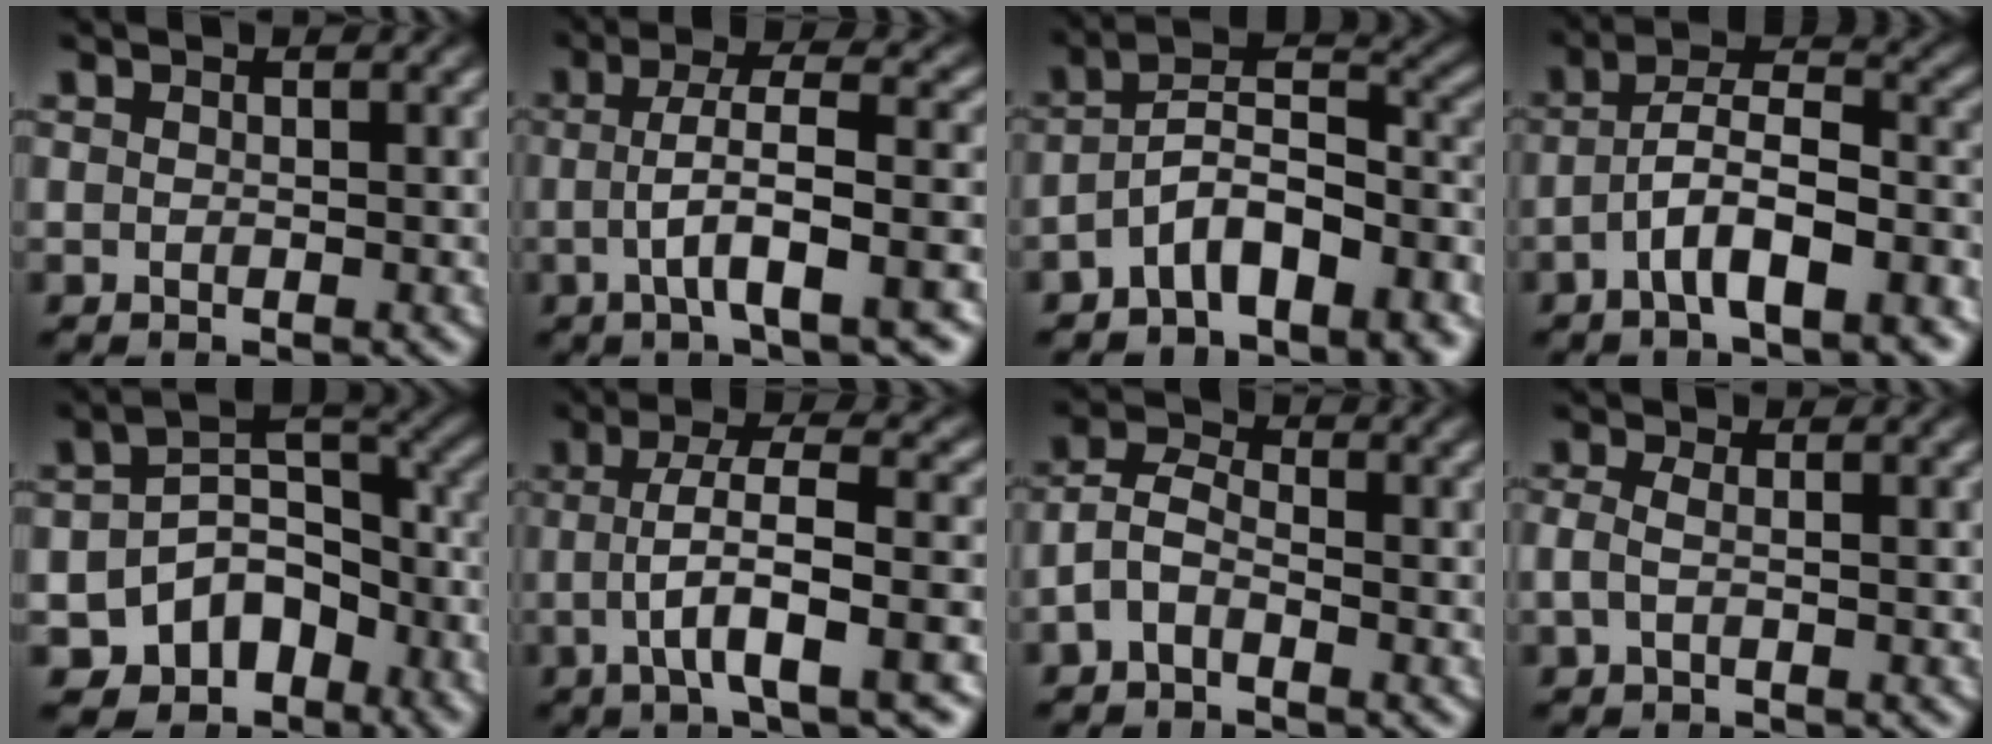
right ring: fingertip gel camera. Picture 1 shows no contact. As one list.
[{"total": 5.7, "force": [-0.9, 1.2, 5.5], "torque": [-0.092, 0.002, -0.011]}, {"total": 9.4, "force": [-4.4, 5.9, 5.8], "torque": [-0.092, -0.025, -0.063]}, {"total": 5.4, "force": [-1.6, 2.4, 4.6], "torque": [-0.073, -0.005, -0.024]}, {"total": 13.4, "force": [-5.6, 10.5, 6.2], "torque": [-0.126, -0.050, -0.078]}, {"total": 6.3, "force": [-0.7, 1.5, 6.0], "torque": [-0.105, -0.003, -0.007]}, {"total": 5.1, "force": [-0.9, 4.3, 2.6], "torque": [-0.055, -0.011, -0.024]}, {"total": 1.4, "force": [-0.4, 0.5, 1.2], "torque": [-0.036, -0.006, -0.004]}]